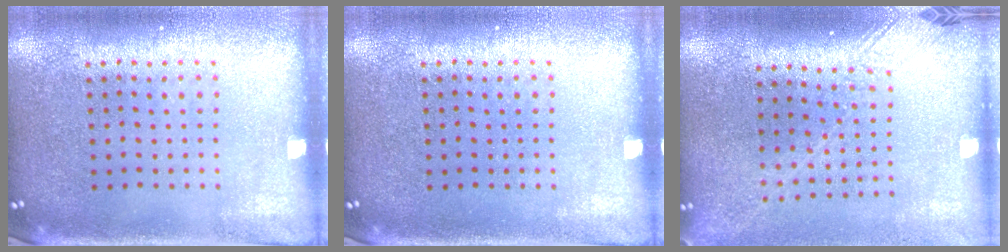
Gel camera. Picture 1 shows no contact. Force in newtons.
{"total": 0.0}
{"total": 1.8, "press": 1.4, "slide": 1.1}